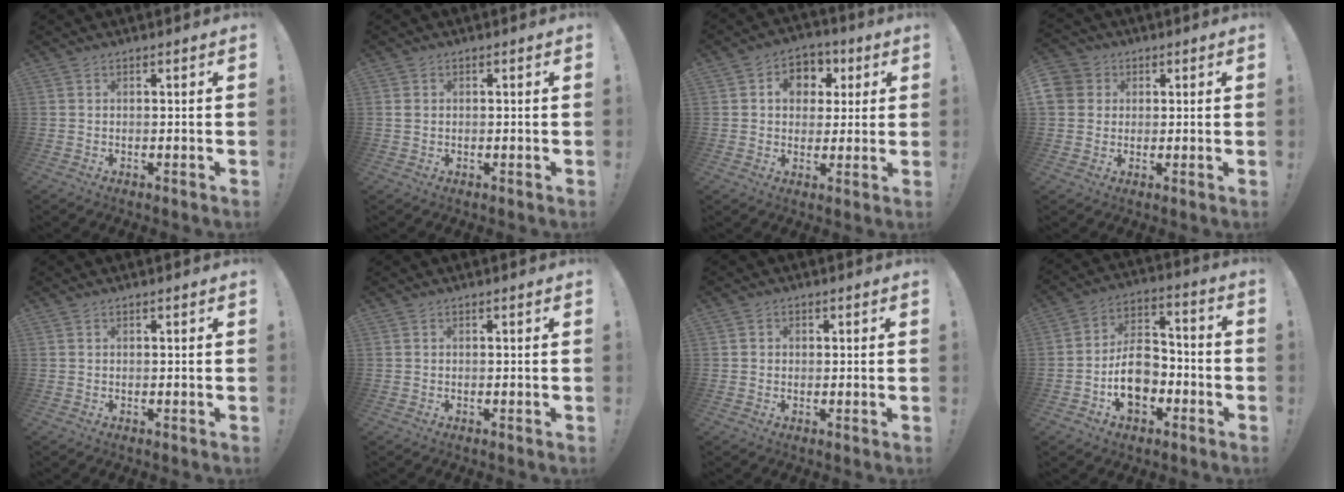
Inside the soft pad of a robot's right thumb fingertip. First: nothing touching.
{"total": 1.2, "force": [0.2, 1.0, 0.6], "torque": [-0.012, 0.005, 0.005]}
{"total": 8.6, "force": [1.9, 7.5, 3.6], "torque": [-0.053, 0.003, 0.040]}
{"total": 6.2, "force": [1.6, 5.7, 1.9], "torque": [-0.040, -0.002, 0.032]}
{"total": 0.0}
{"total": 0.0}
{"total": 1.3, "force": [0.0, 1.2, 0.5], "torque": [-0.006, 0.003, -0.001]}
{"total": 13.5, "force": [-4.4, 9.6, 8.5], "torque": [-0.136, 0.031, -0.074]}